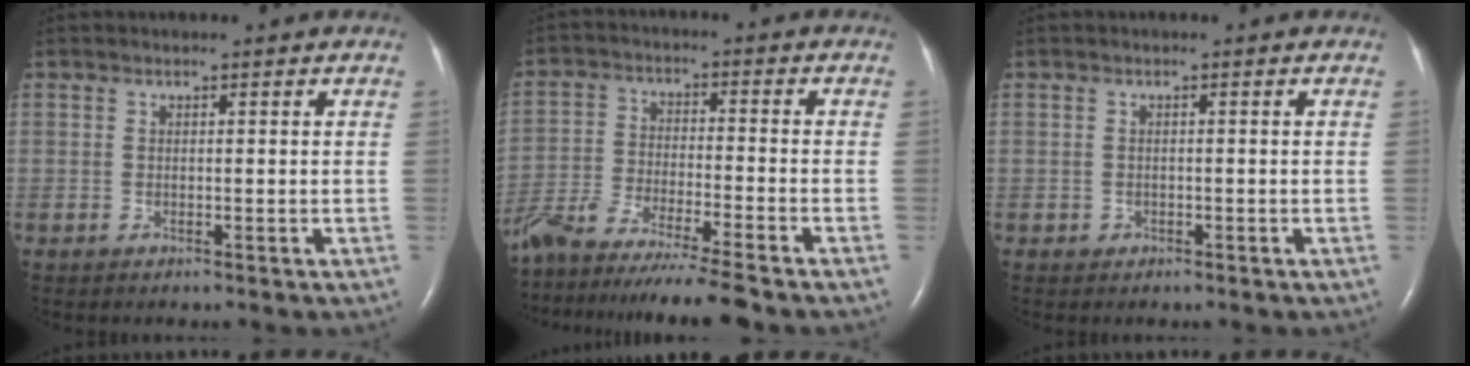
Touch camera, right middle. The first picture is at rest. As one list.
[{"total": 18.0, "force": [-15.7, -0.2, 8.8], "torque": [-0.171, -0.045, -0.269]}, {"total": 0.7, "force": [-0.3, 0.6, 0.0], "torque": [-0.005, 0.003, -0.005]}]